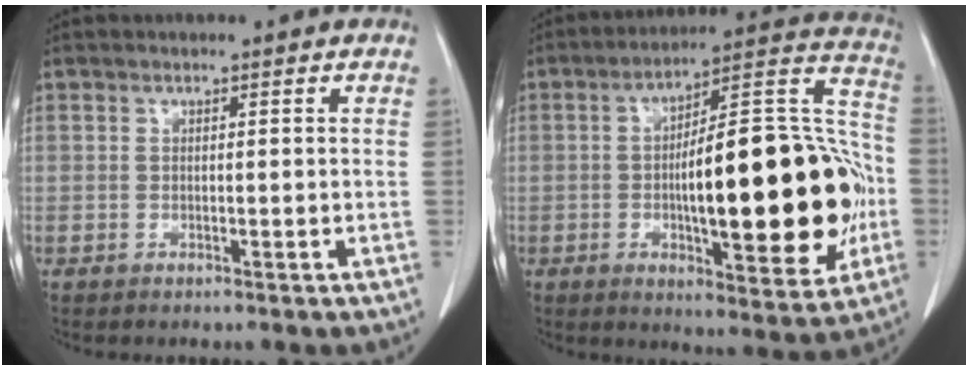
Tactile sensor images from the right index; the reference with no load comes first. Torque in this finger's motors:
{"motor_torque": [2.14, 0.00, 0.94, 0.21]}